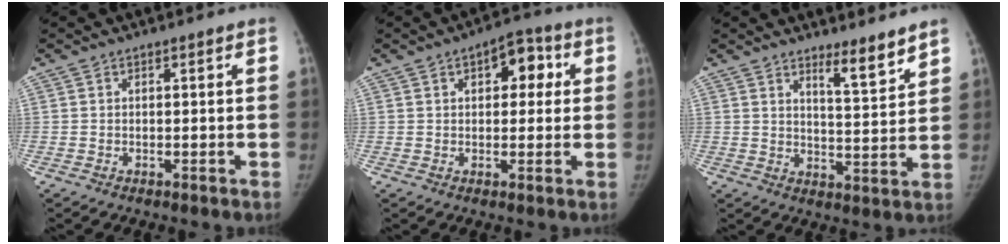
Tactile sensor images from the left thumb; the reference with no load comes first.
{"total": 7.8, "force": [2.5, 4.6, 5.8], "torque": [-0.037, 0.009, 0.025]}
{"total": 6.4, "force": [5.2, 0.9, 3.7], "torque": [-0.049, -0.051, 0.083]}